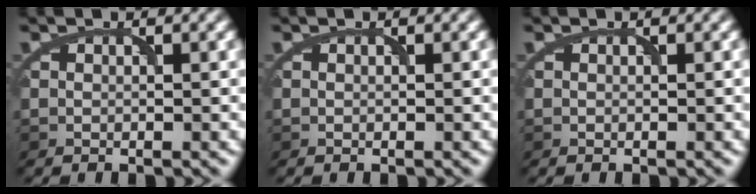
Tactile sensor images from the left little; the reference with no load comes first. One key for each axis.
{"total": 0.0}
{"total": 0.0}